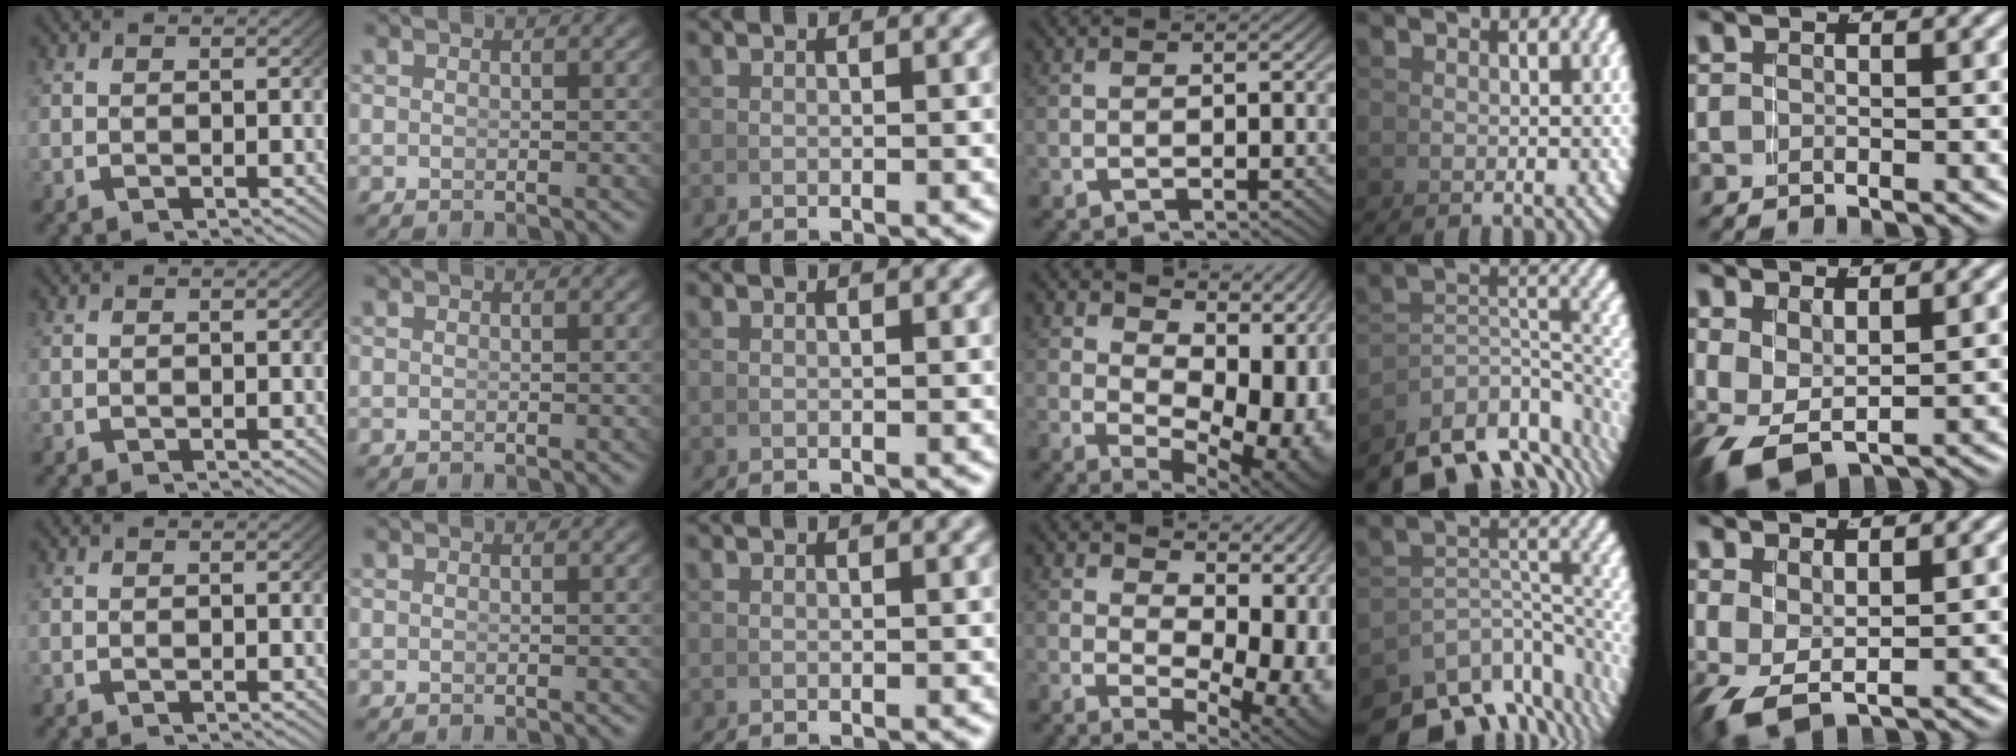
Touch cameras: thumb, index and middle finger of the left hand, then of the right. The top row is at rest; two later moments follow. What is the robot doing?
{"motion": "grasp_and_lifting", "object": "whiteboard"}